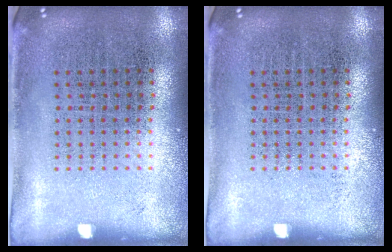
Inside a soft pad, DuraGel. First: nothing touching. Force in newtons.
{"total": 0.0}